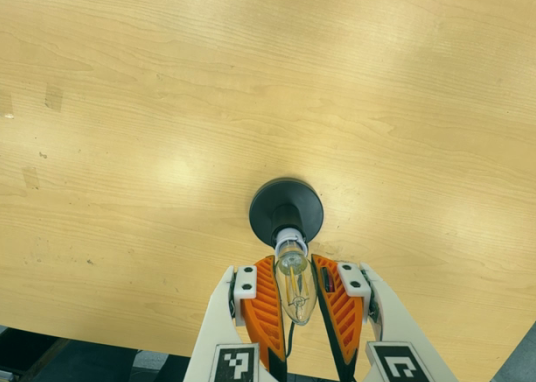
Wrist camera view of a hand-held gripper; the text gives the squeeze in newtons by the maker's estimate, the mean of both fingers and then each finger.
{"total": 13.2, "left": 13.0, "right": 13.3}